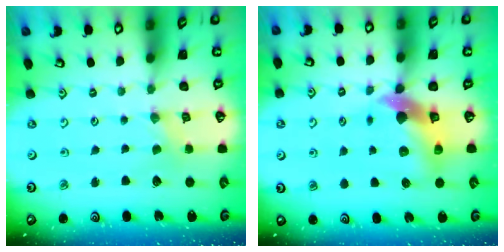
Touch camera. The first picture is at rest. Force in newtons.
{"total": 9.7, "press": 9.5, "slide": 1.6}